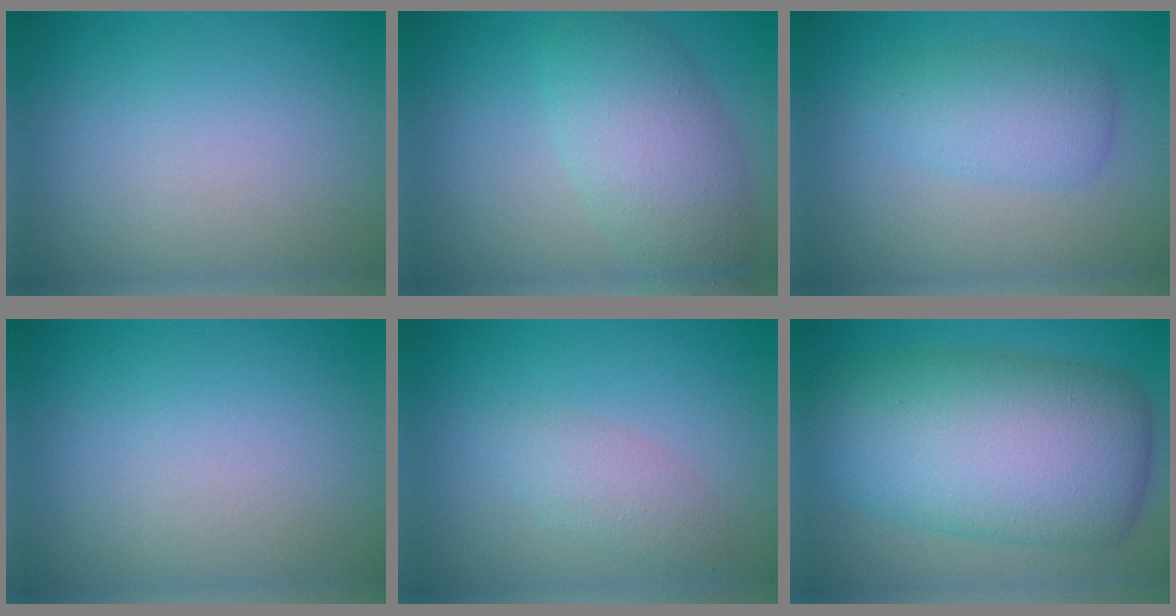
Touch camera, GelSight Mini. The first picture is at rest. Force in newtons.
{"total": 4.3, "press": 4.3, "slide": 0.2}
{"total": 3.2, "press": 3.2, "slide": 0.1}
{"total": 0.0}
{"total": 2.1, "press": 2.1, "slide": 0.1}
{"total": 13.0, "press": 13.0, "slide": 0.2}